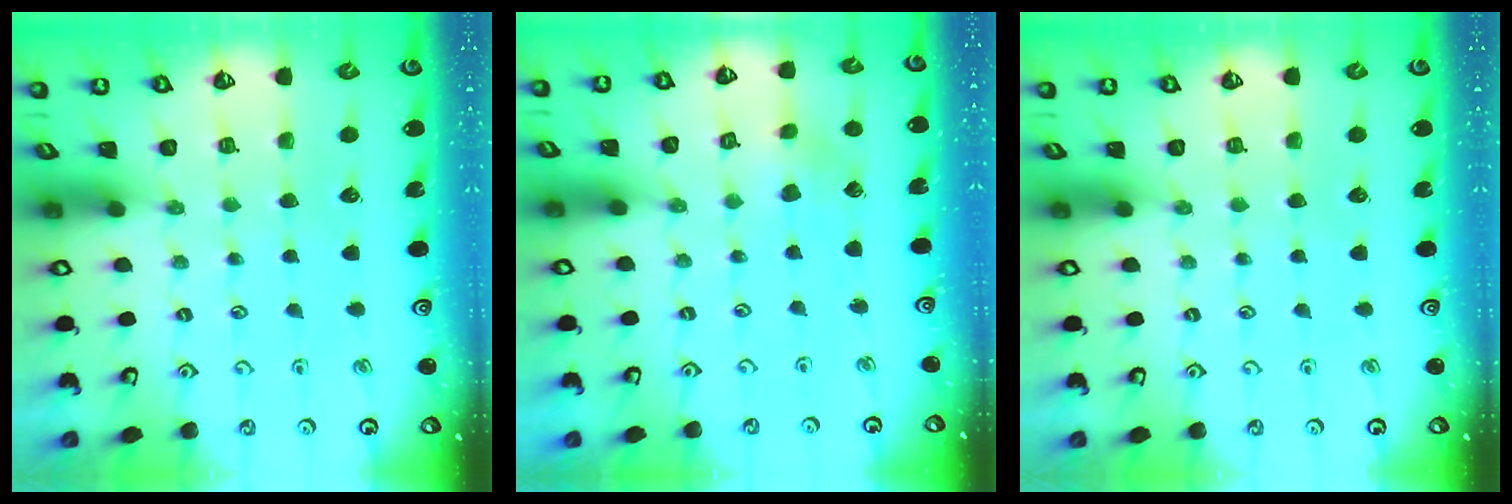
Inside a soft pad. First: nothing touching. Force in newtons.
{"total": 2.3, "press": 2.3, "slide": 0.6}
{"total": 0.0}